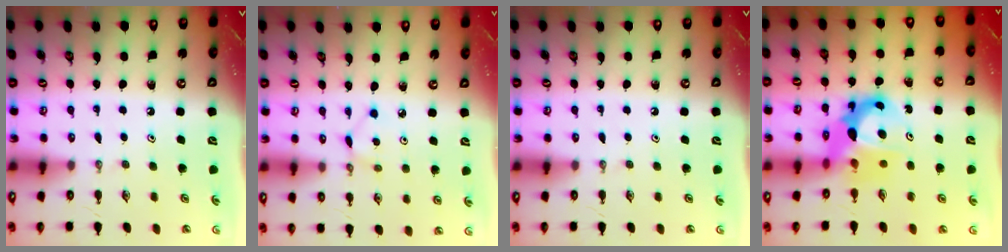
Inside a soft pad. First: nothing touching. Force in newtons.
{"total": 2.4, "press": 2.4, "slide": 0.3}
{"total": 0.0}
{"total": 9.7, "press": 9.7, "slide": 0.8}